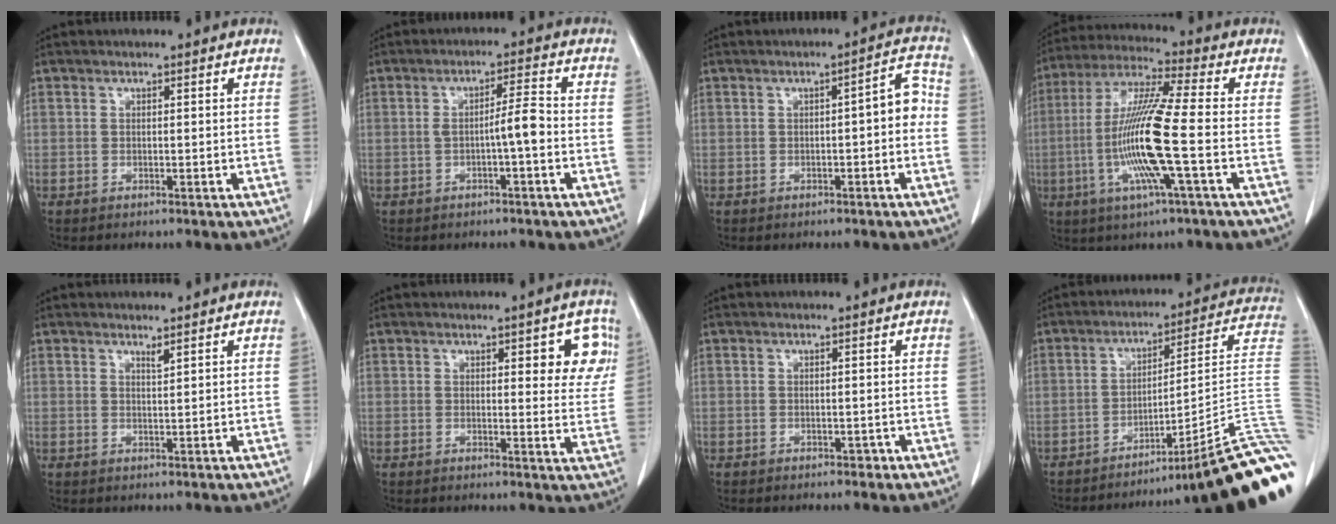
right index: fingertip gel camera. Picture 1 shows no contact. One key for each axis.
{"total": 3.9, "fx": -1.0, "fy": 0.0, "fz": 3.8, "tx": -0.059, "ty": 0.009, "tz": -0.014}
{"total": 4.5, "fx": -0.5, "fy": 1.1, "fz": 4.3, "tx": -0.050, "ty": 0.022, "tz": -0.008}
{"total": 14.3, "fx": -2.9, "fy": -0.2, "fz": 14.1, "tx": -0.290, "ty": -0.007, "tz": -0.064}
{"total": 0.9, "fx": 0.8, "fy": -0.1, "fz": 0.5, "tx": -0.012, "ty": -0.008, "tz": 0.016}
{"total": 6.3, "fx": 2.5, "fy": 2.2, "fz": 5.4, "tx": -0.043, "ty": -0.001, "tz": 0.023}
{"total": 0.8, "fx": -0.5, "fy": 0.4, "fz": 0.4, "tx": -0.005, "ty": 0.001, "tz": -0.007}
{"total": 23.4, "fx": -15.2, "fy": -0.5, "fz": 17.8, "tx": -0.104, "ty": 0.024, "tz": -0.209}